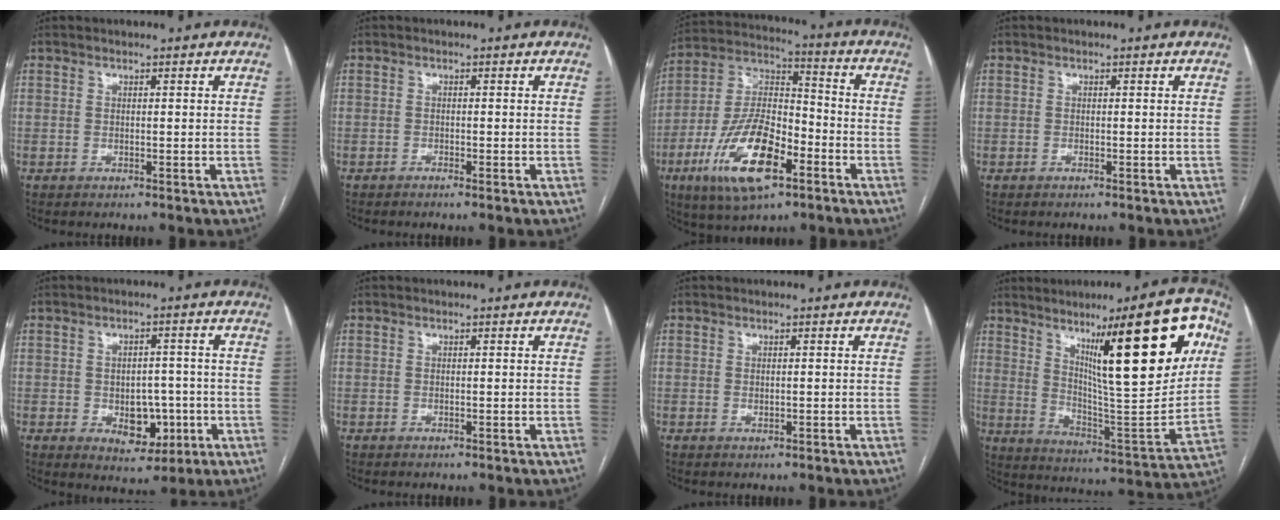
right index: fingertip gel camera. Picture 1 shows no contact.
{"total": 0.7, "force": [-0.5, 0.1, 0.4], "torque": [-0.009, 0.000, -0.008]}
{"total": 17.0, "force": [-7.6, 6.3, 13.8], "torque": [-0.278, 0.002, -0.132]}
{"total": 0.0}
{"total": 6.7, "force": [-1.8, 4.3, 4.8], "torque": [-0.057, 0.008, -0.014]}
{"total": 0.0}
{"total": 0.6, "force": [0.0, 0.3, 0.5], "torque": [-0.009, -0.001, 0.002]}
{"total": 24.1, "force": [10.4, 3.4, 21.5], "torque": [-0.293, 0.002, 0.159]}